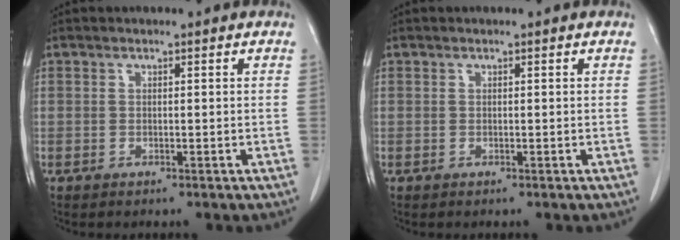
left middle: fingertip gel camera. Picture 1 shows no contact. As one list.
[{"total": 0.0}]